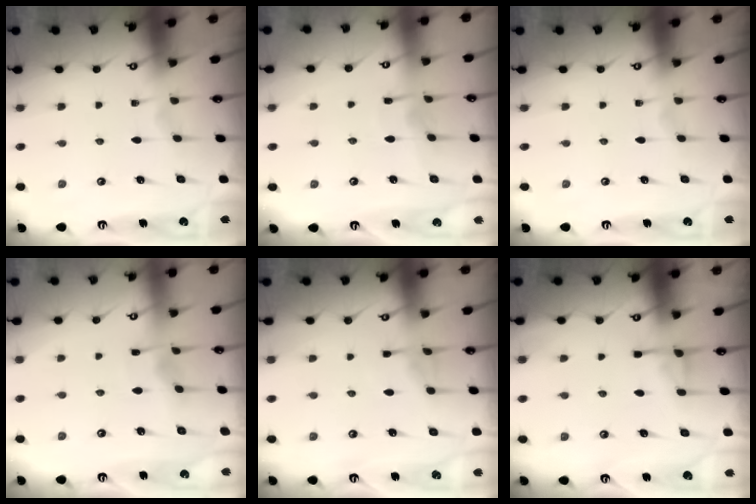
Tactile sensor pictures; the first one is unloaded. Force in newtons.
{"total": 4.1, "press": 4.1, "slide": 0.4}
{"total": 0.0}
{"total": 2.6, "press": 2.6, "slide": 0.2}
{"total": 4.6, "press": 4.5, "slide": 0.4}
{"total": 4.3, "press": 4.3, "slide": 0.7}